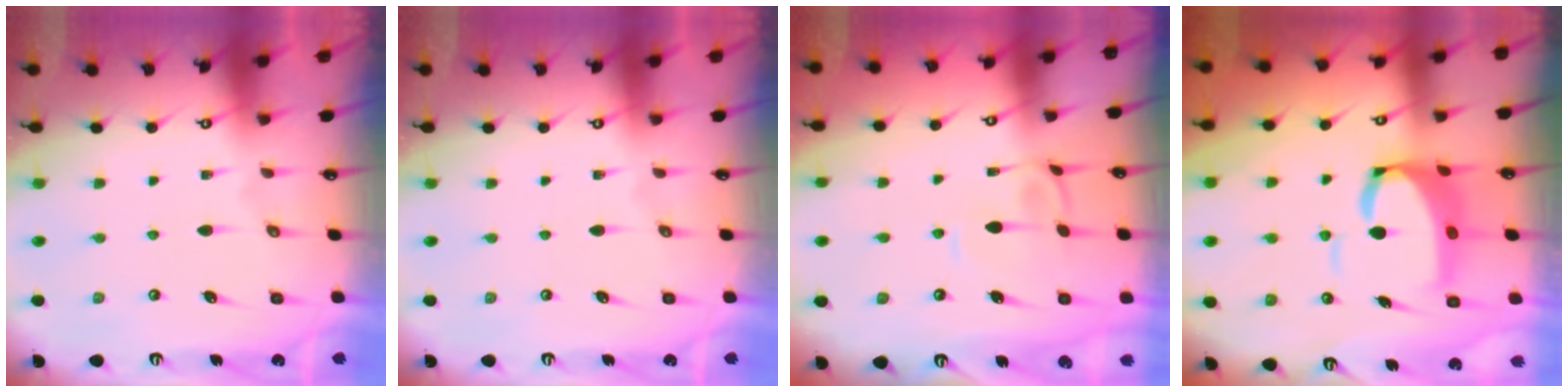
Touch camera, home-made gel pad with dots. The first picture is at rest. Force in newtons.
{"total": 0.0}
{"total": 2.9, "press": 2.9, "slide": 0.2}
{"total": 8.0, "press": 7.9, "slide": 1.4}